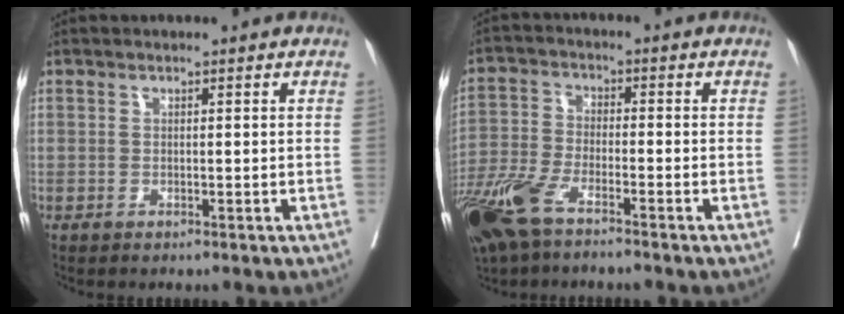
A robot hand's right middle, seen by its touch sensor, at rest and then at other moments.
{"total": 10.4, "force": [-7.3, 2.8, 6.8], "torque": [-0.149, -0.021, -0.146]}